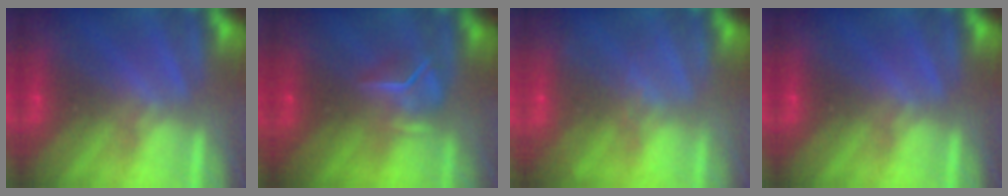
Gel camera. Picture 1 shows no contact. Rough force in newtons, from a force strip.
{"total": 3.3}
{"total": 2.2}
{"total": 0.0}